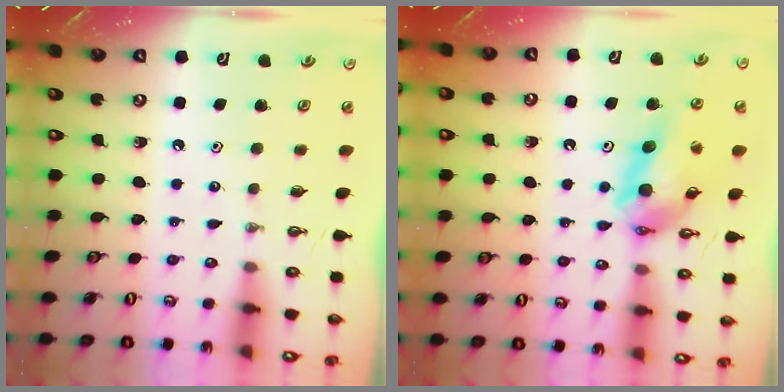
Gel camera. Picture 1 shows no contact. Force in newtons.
{"total": 12.1, "press": 12.0, "slide": 1.4}